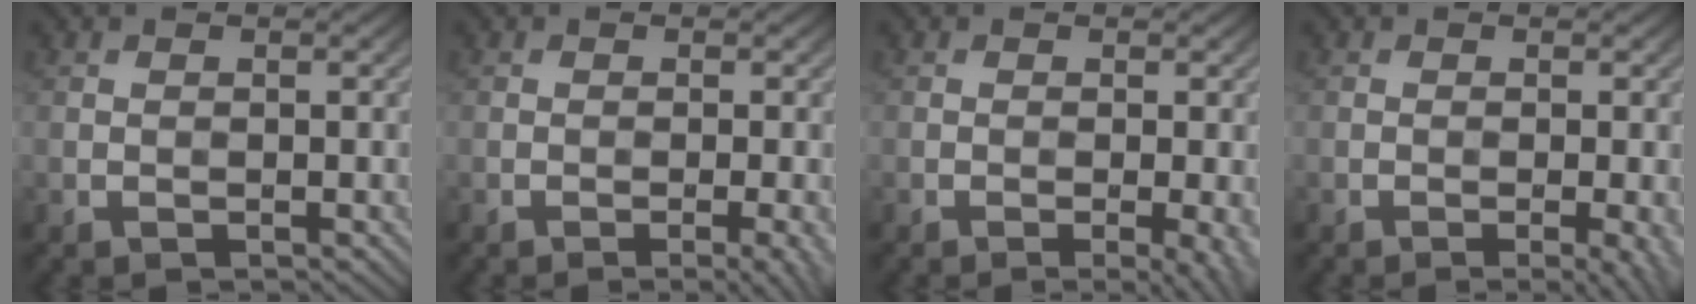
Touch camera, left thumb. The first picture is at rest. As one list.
[{"total": 2.7, "force": [-1.0, 0.5, 2.4], "torque": [-0.031, 0.003, -0.018]}, {"total": 2.8, "force": [-0.9, 0.5, 2.6], "torque": [-0.036, 0.000, -0.014]}, {"total": 2.5, "force": [-0.9, 0.4, 2.3], "torque": [-0.032, 0.001, -0.015]}]